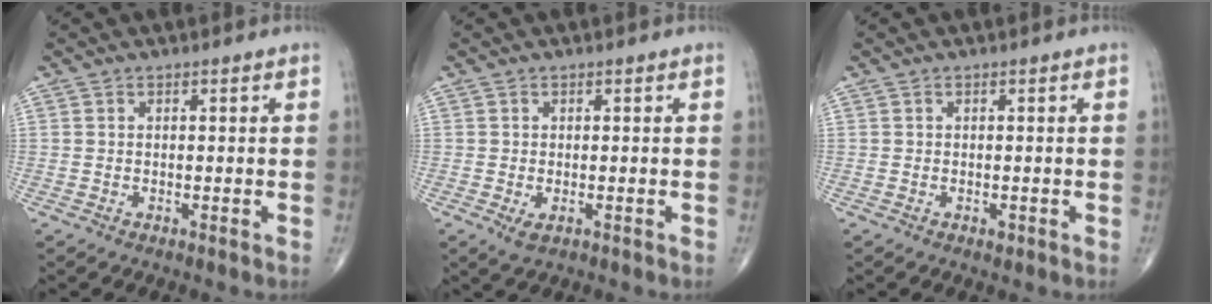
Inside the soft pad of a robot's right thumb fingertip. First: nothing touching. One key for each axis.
{"total": 1.8, "fx": -0.5, "fy": 1.0, "fz": 1.5, "tx": -0.024, "ty": -0.004, "tz": -0.003}
{"total": 0.6, "fx": -0.1, "fy": 0.4, "fz": 0.4, "tx": -0.007, "ty": -0.002, "tz": -0.001}